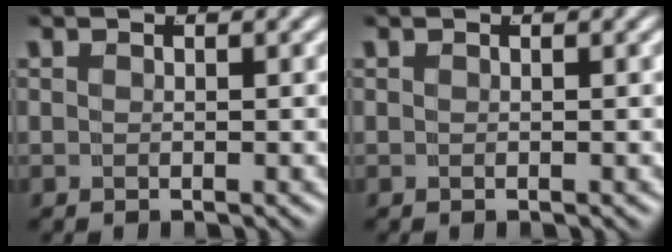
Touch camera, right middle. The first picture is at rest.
{"total": 0.0}